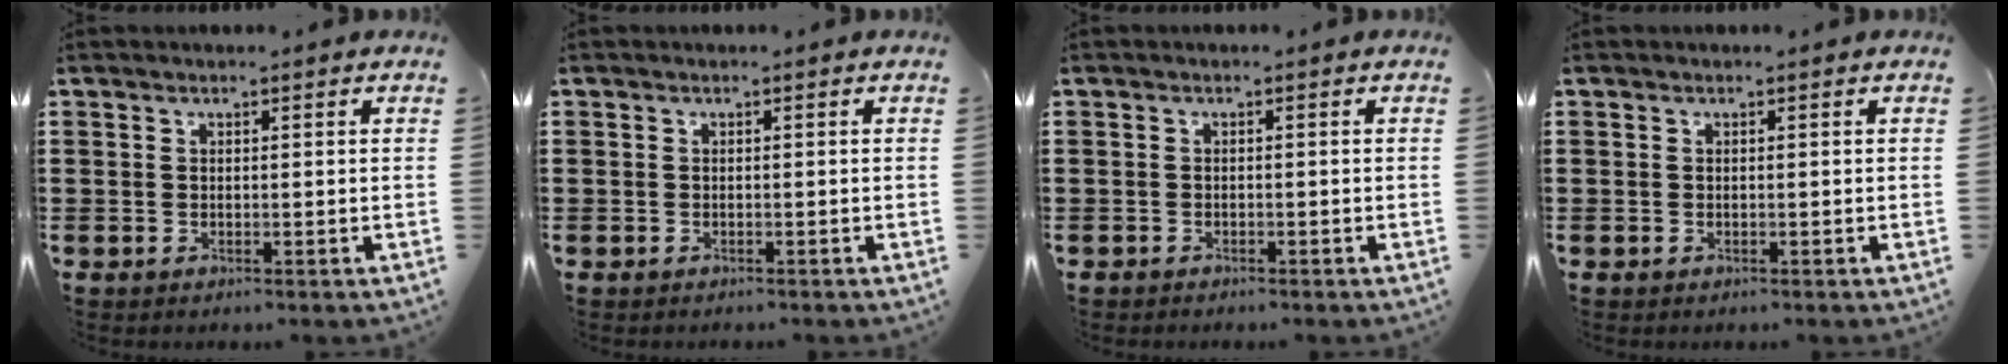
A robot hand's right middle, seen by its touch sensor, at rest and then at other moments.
{"total": 0.5, "force": [-0.5, 0.3, -0.1], "torque": [0.003, 0.004, -0.012]}
{"total": 0.7, "force": [-0.7, 0.1, 0.0], "torque": [-0.001, 0.001, -0.014]}
{"total": 0.0}